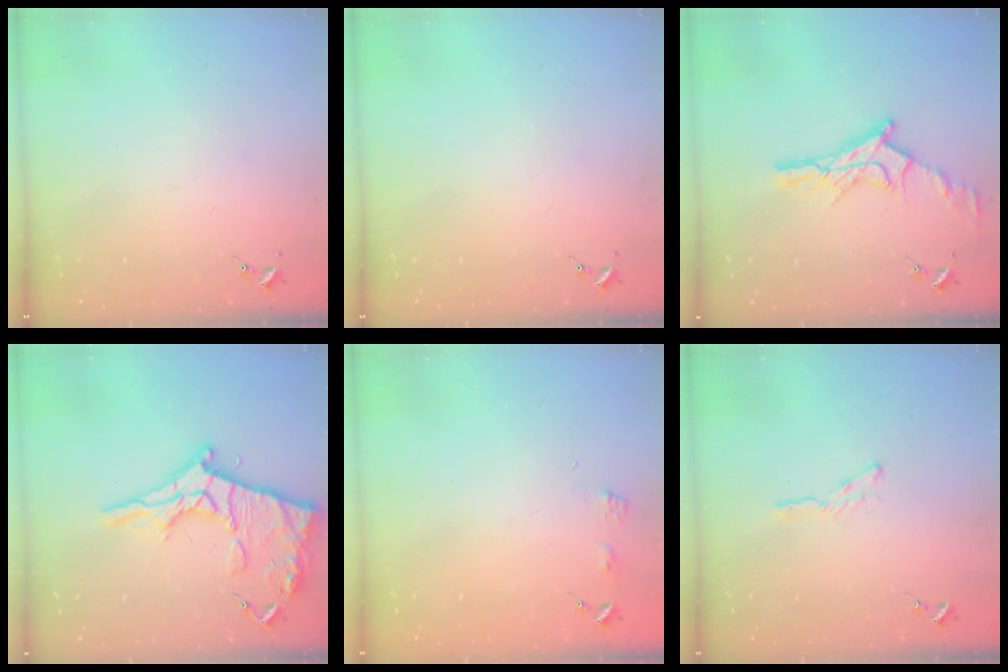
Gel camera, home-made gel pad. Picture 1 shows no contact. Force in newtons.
{"total": 0.0}
{"total": 14.2, "press": 14.2, "slide": 1.1}
{"total": 21.2, "press": 21.2, "slide": 1.8}
{"total": 3.9, "press": 3.9, "slide": 0.4}
{"total": 4.0, "press": 4.0, "slide": 0.4}